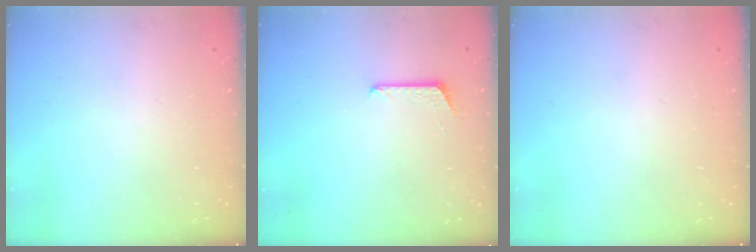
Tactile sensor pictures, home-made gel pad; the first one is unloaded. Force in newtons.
{"total": 6.1, "press": 6.1, "slide": 0.6}
{"total": 0.0}